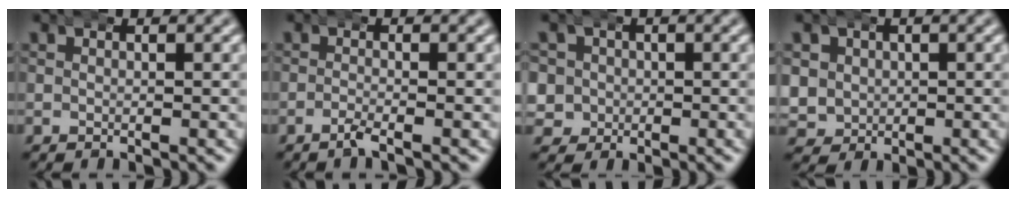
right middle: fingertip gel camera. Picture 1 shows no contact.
{"total": 1.4, "force": [-1.1, 0.0, 0.7], "torque": [-0.008, -0.001, -0.030]}
{"total": 5.5, "force": [-0.3, 5.3, 1.4], "torque": [-0.068, -0.024, -0.014]}
{"total": 5.8, "force": [0.4, 5.4, 2.0], "torque": [-0.070, -0.022, 0.003]}